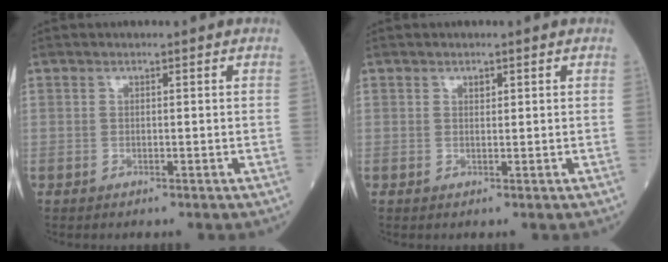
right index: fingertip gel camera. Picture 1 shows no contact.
{"total": 0.8, "force": [0.5, 0.4, 0.4], "torque": [-0.006, -0.003, 0.008]}